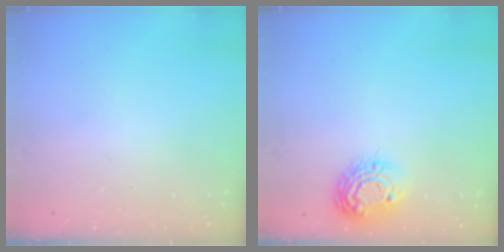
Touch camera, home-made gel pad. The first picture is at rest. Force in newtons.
{"total": 10.9, "press": 10.9, "slide": 0.9}